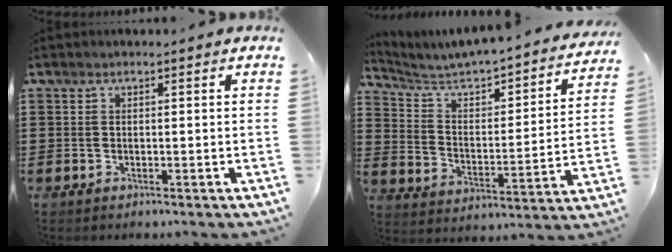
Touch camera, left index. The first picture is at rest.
{"total": 3.5, "force": [3.0, 1.1, 1.4], "torque": [-0.051, -0.036, 0.038]}